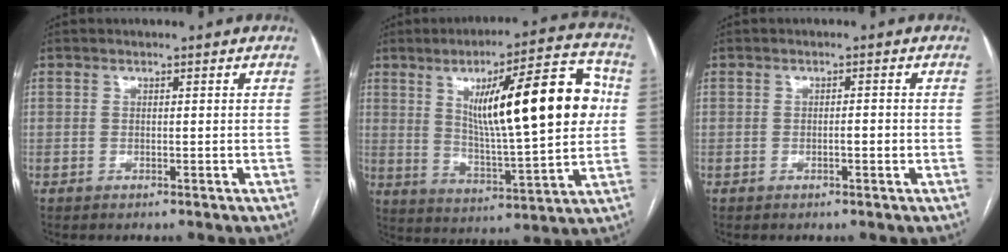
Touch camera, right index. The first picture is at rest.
{"total": 20.3, "force": [4.5, 3.5, 19.5], "torque": [-0.293, 0.020, 0.067]}
{"total": 1.4, "force": [-0.4, 0.3, 1.3], "torque": [-0.019, 0.002, -0.009]}